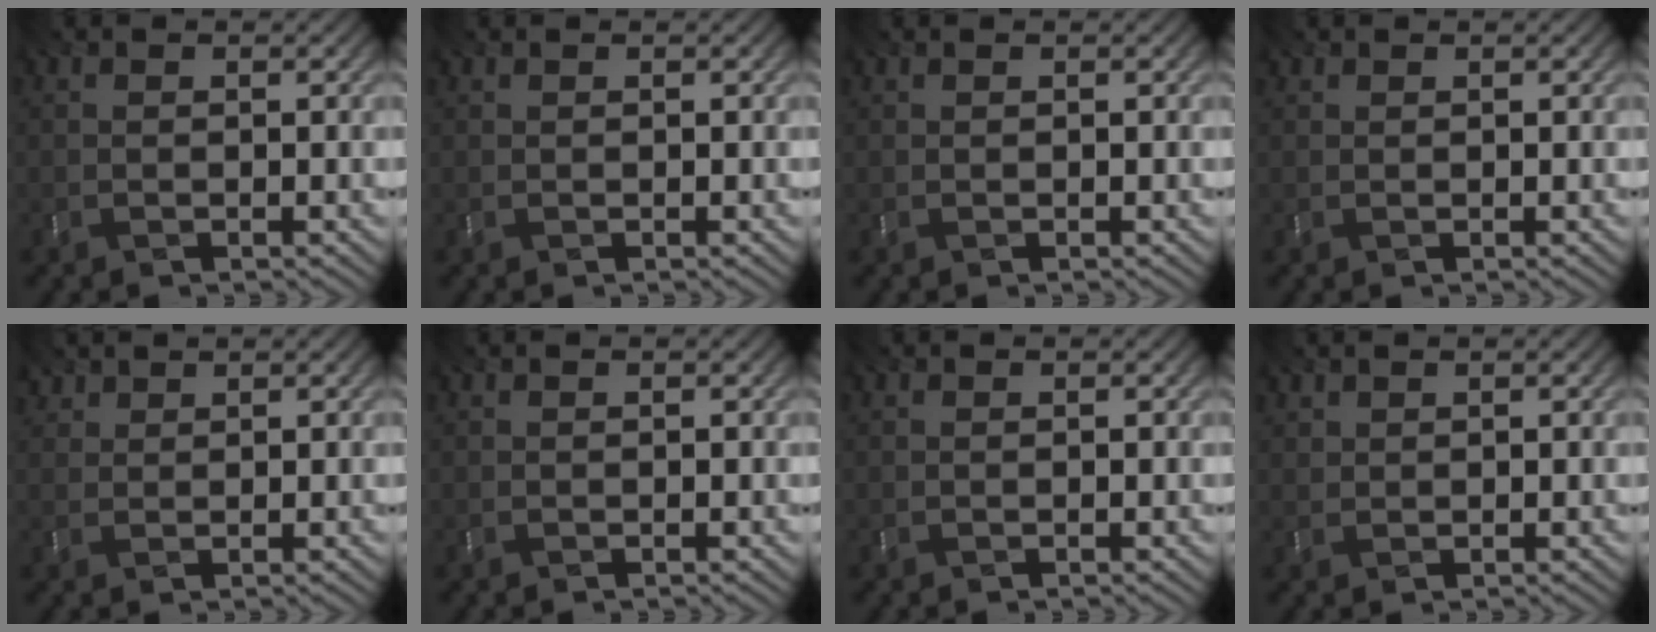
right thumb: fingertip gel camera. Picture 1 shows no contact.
{"total": 0.0}
{"total": 0.0}
{"total": 0.6, "force": [0.5, 0.3, 0.1], "torque": [-0.002, 0.000, 0.009]}
{"total": 1.7, "force": [1.5, 0.8, 0.3], "torque": [-0.010, 0.001, 0.029]}
{"total": 0.0}
{"total": 0.0}
{"total": 1.2, "force": [1.0, 0.6, 0.2], "torque": [-0.007, -0.001, 0.022]}